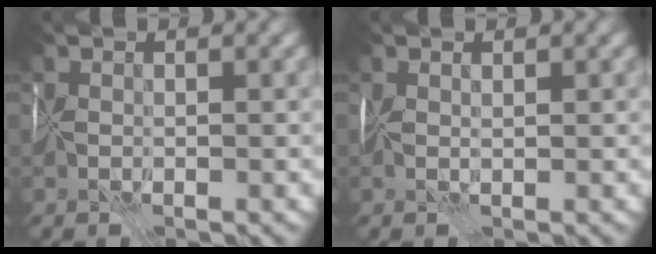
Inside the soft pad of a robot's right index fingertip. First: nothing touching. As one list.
[{"total": 0.7, "force": [0.4, -0.6, -0.2], "torque": [0.014, -0.001, 0.006]}]